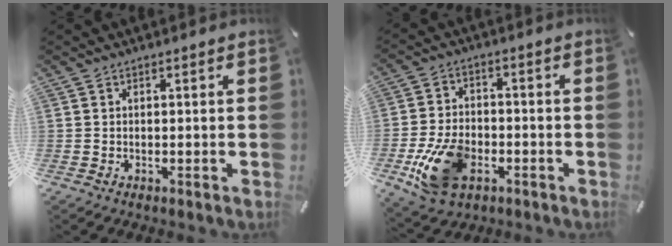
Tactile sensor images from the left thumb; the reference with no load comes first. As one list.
[{"total": 13.5, "force": [-4.9, 8.8, 9.0], "torque": [-0.183, 0.010, -0.085]}]